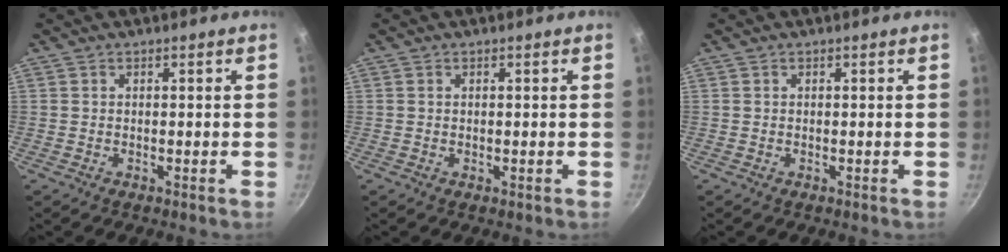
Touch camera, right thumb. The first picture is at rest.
{"total": 0.0}
{"total": 0.0}